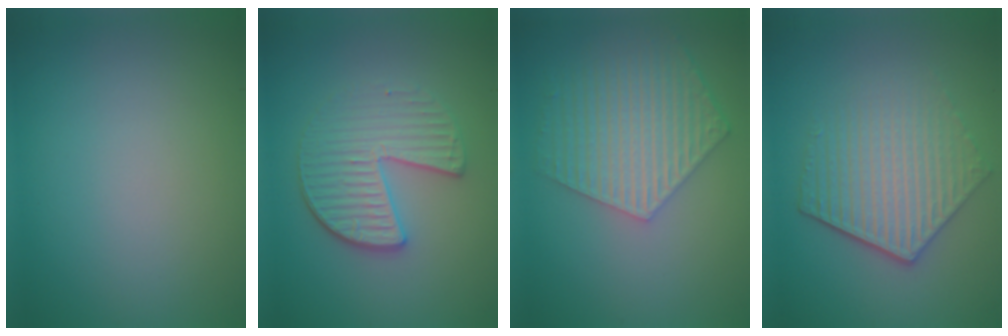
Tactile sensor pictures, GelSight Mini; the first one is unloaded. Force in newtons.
{"total": 4.0, "press": 3.6, "slide": 1.9}
{"total": 6.1, "press": 4.7, "slide": 3.9}
{"total": 5.5, "press": 4.2, "slide": 3.6}